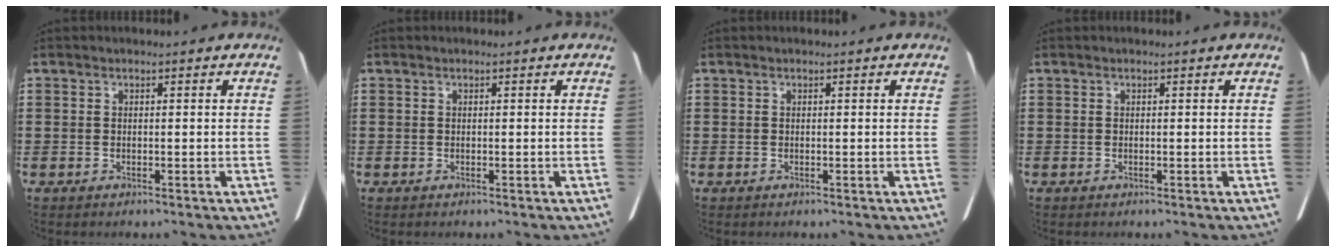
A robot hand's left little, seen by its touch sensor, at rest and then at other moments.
{"total": 0.0}
{"total": 0.0}
{"total": 0.0}